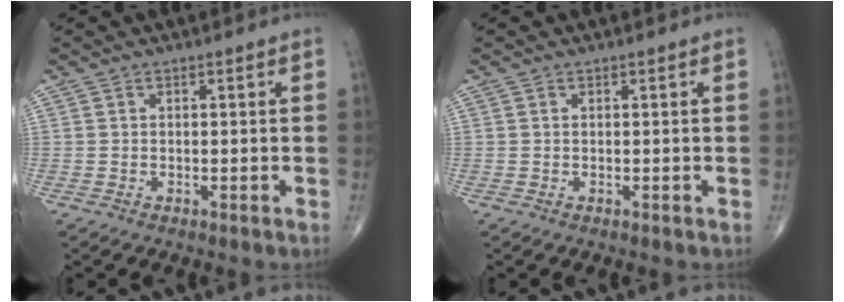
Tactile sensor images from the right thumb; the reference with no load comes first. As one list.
[{"total": 0.0}]